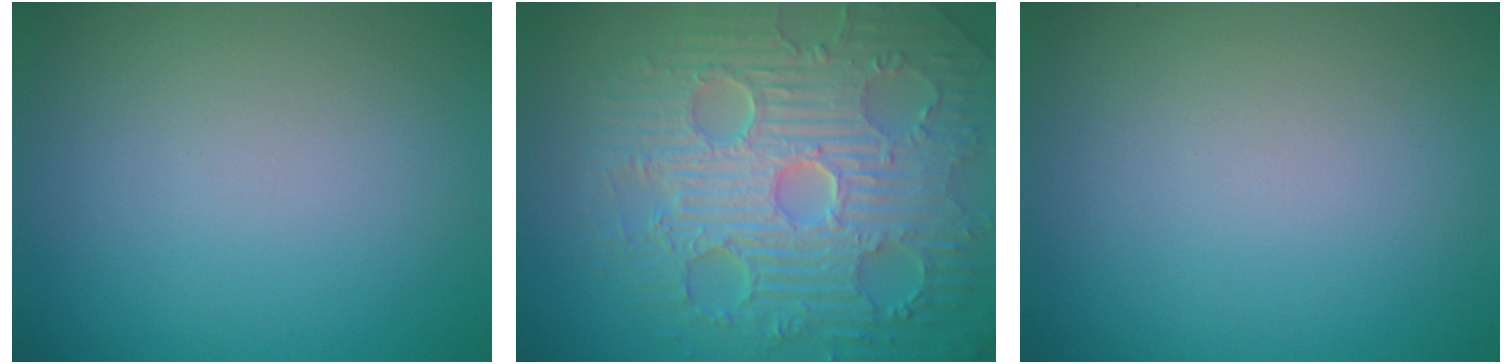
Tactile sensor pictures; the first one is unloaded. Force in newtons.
{"total": 10.7, "press": 7.2, "slide": 7.9}
{"total": 0.0}